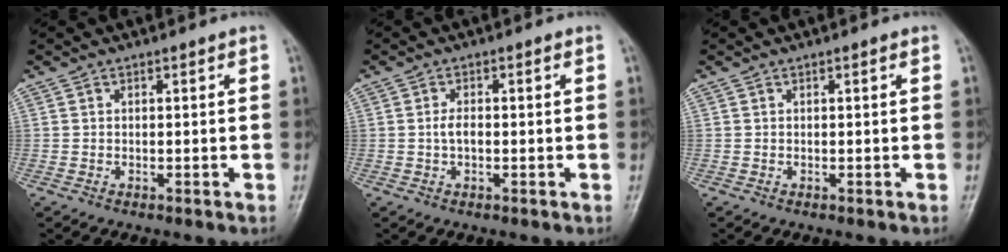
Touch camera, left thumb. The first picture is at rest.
{"total": 1.9, "force": [-0.3, 1.0, 1.6], "torque": [-0.028, 0.005, -0.009]}
{"total": 0.0}